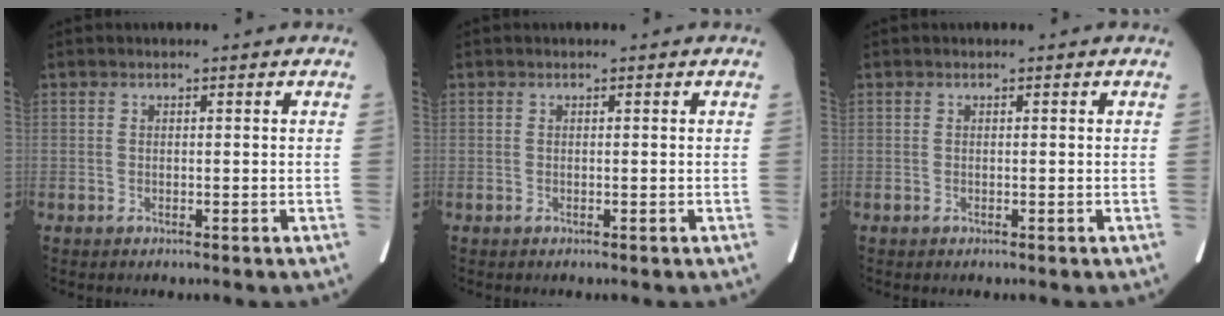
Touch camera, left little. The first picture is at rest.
{"total": 0.0}
{"total": 0.0}